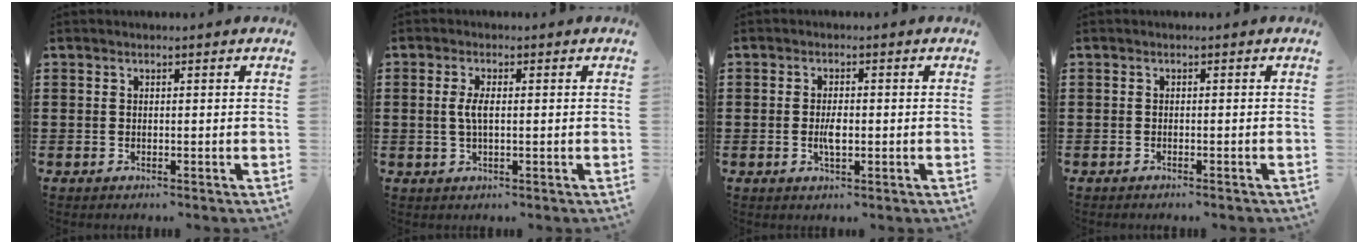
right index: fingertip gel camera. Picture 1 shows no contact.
{"total": 3.0, "force": [0.0, 0.9, 2.8], "torque": [-0.061, -0.002, -0.003]}
{"total": 2.9, "force": [-0.4, 1.1, 2.6], "torque": [-0.054, -0.002, -0.009]}
{"total": 0.6, "force": [-0.6, -0.1, 0.1], "torque": [-0.006, -0.004, -0.011]}